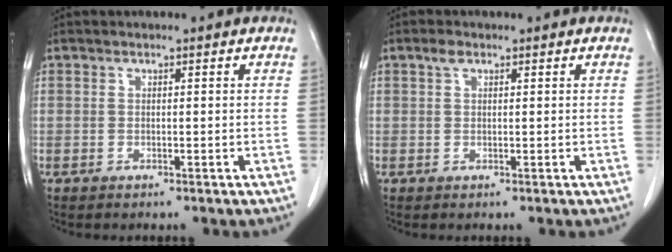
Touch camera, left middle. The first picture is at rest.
{"total": 1.3, "force": [0.8, 0.7, 0.8], "torque": [-0.017, 0.008, 0.014]}